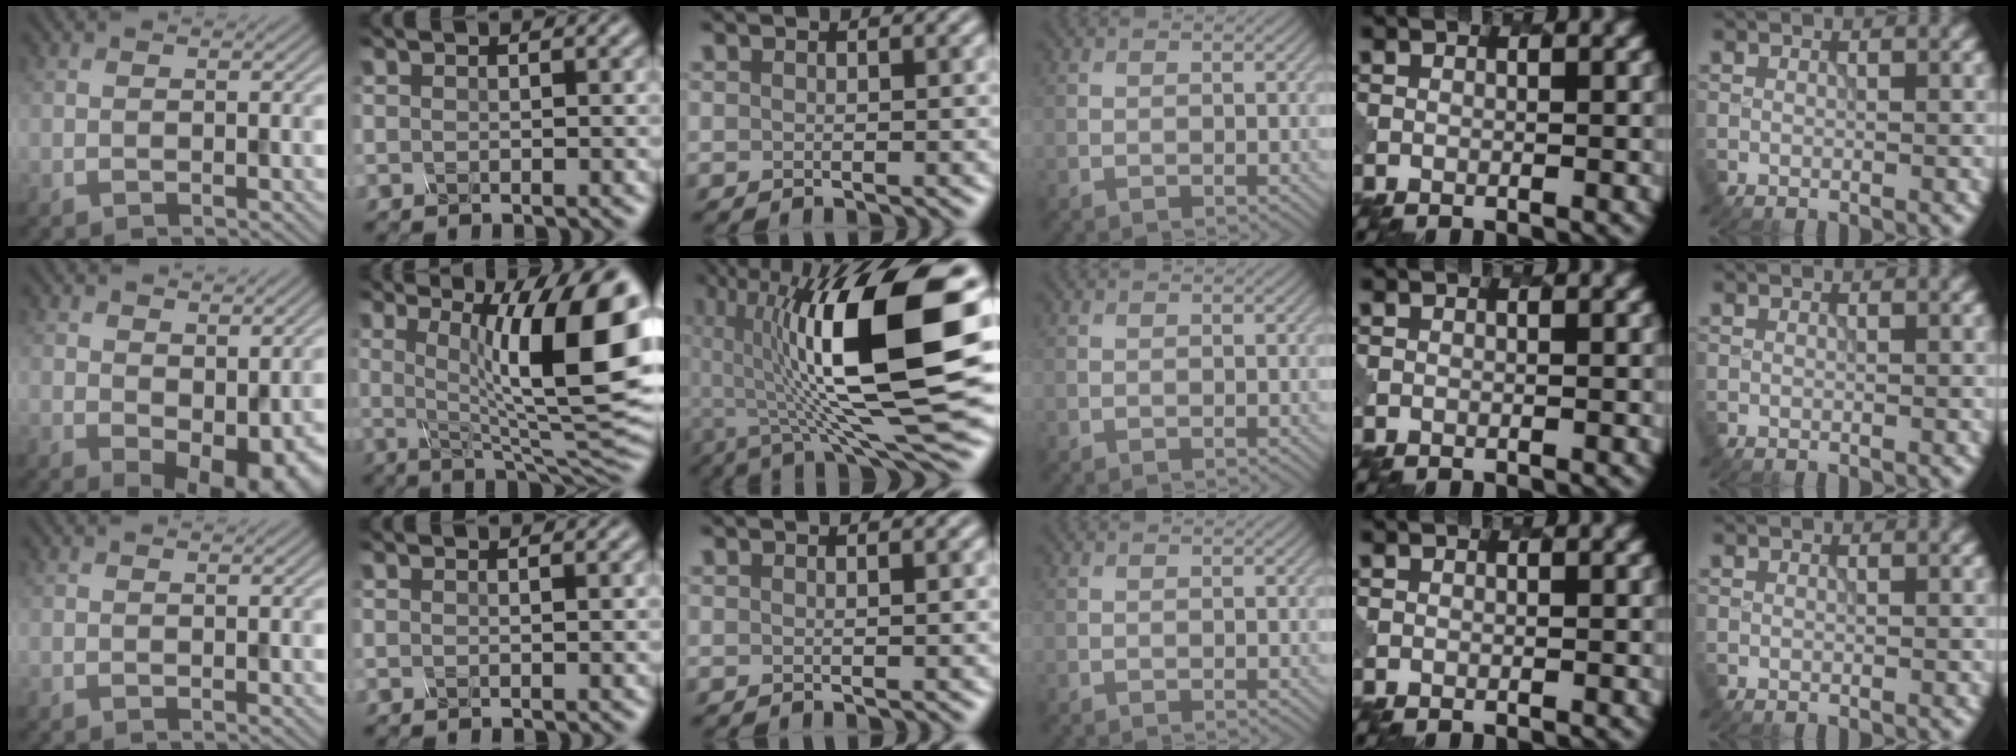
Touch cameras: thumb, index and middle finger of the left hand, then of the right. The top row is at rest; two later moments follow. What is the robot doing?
{"motion": "pour", "object": "mug"}